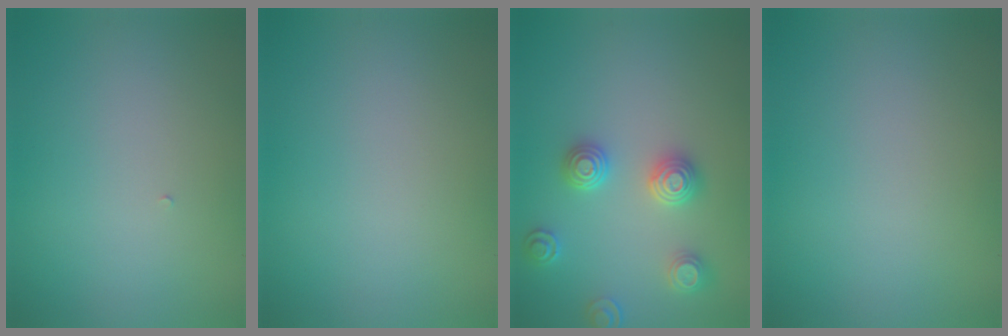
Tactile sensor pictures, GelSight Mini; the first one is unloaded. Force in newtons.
{"total": 0.0}
{"total": 3.5, "press": 3.4, "slide": 0.8}
{"total": 0.0}